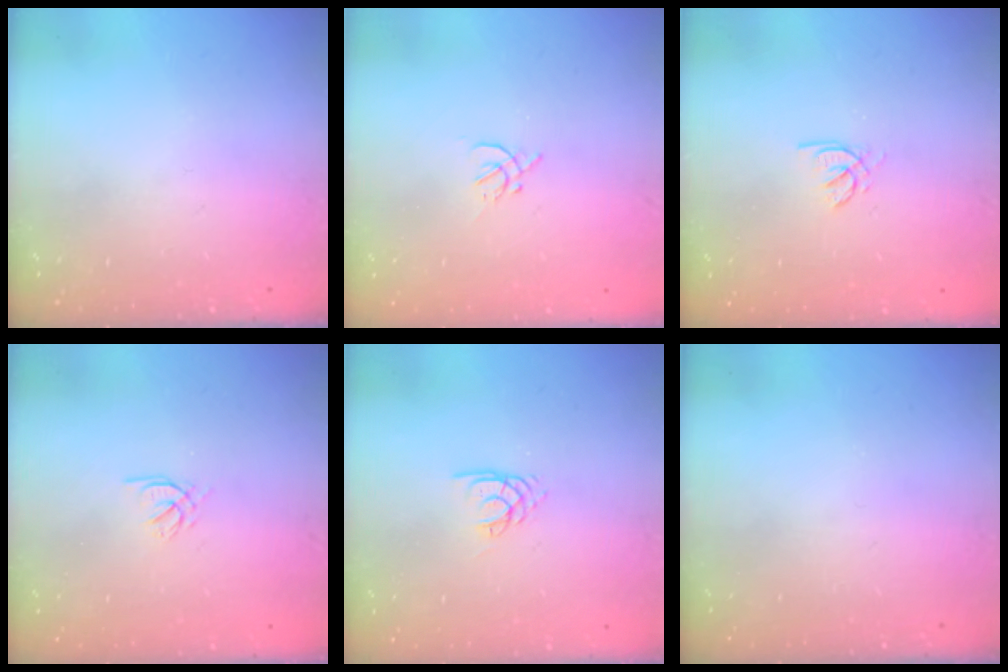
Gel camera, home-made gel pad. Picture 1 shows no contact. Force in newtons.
{"total": 1.9, "press": 1.8, "slide": 0.5}
{"total": 1.9, "press": 1.8, "slide": 0.4}
{"total": 2.0, "press": 1.9, "slide": 0.5}
{"total": 1.9, "press": 1.8, "slide": 0.3}
{"total": 0.0}